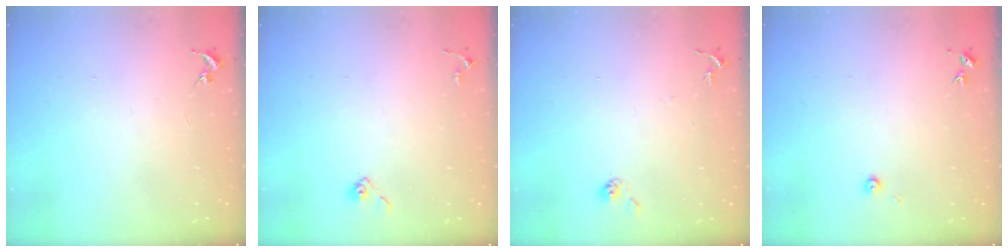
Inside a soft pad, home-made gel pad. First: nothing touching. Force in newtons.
{"total": 3.3, "press": 3.3, "slide": 0.4}
{"total": 5.9, "press": 5.9, "slide": 0.5}
{"total": 3.5, "press": 3.5, "slide": 0.2}